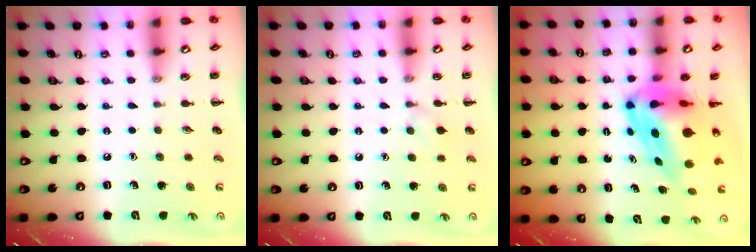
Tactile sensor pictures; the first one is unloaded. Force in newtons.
{"total": 5.4, "press": 4.9, "slide": 2.1}
{"total": 9.7, "press": 9.2, "slide": 3.1}